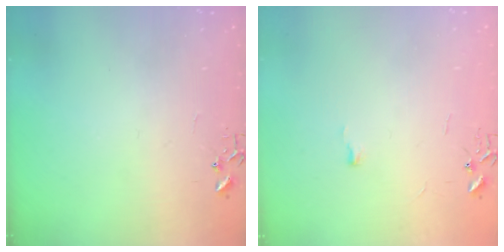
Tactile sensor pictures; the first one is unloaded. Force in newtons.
{"total": 3.3, "press": 3.3, "slide": 0.5}